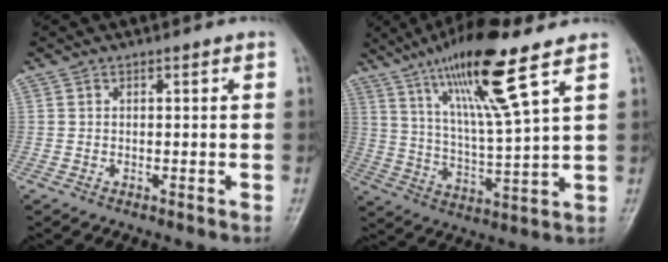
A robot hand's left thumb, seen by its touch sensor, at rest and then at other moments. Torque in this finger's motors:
{"motor_torque": [1.17, 0.15, 1.48, -1.30, 0.49]}